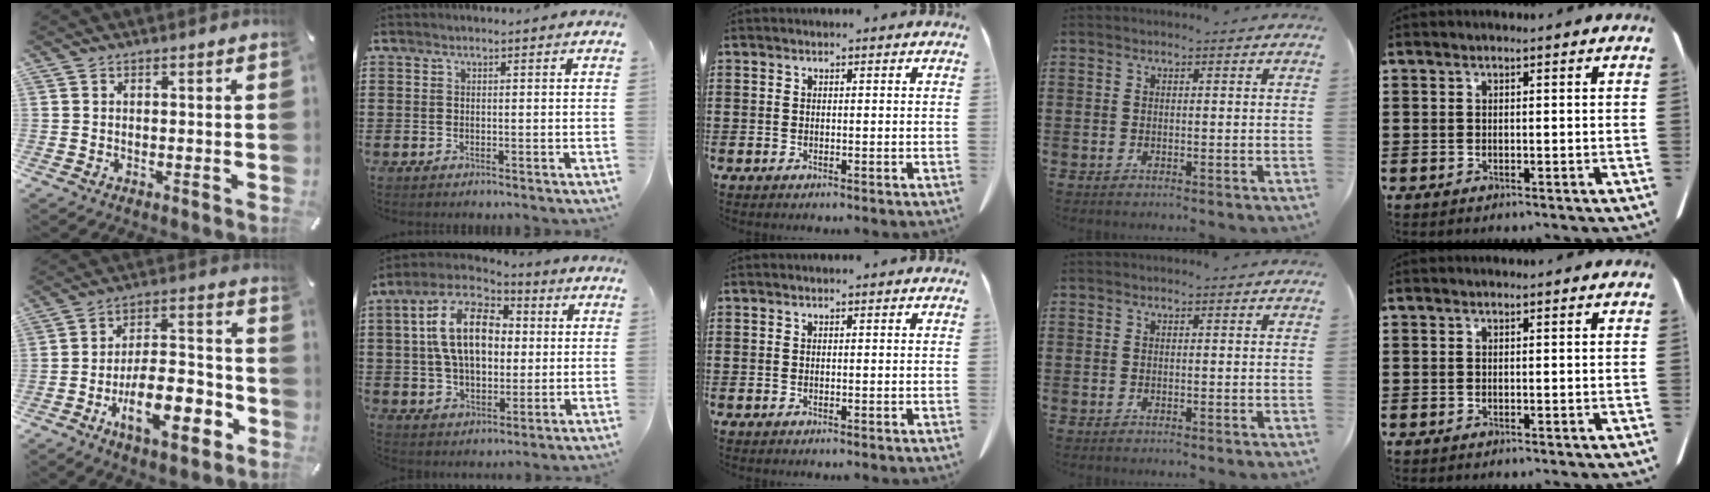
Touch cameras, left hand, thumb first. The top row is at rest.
{"thumb": {"total": 16.5, "force": [-7.5, 7.6, 12.6], "torque": [-0.190, 0.032, -0.120]}, "index": {"total": 13.3, "force": [2.5, 8.1, 10.2], "torque": [-0.236, 0.016, 0.042]}}